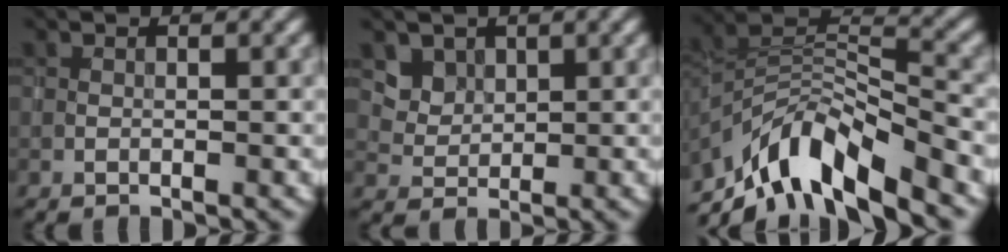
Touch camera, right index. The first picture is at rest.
{"total": 3.6, "force": [2.2, 2.5, 1.2], "torque": [-0.043, -0.009, 0.065]}
{"total": 8.9, "force": [-6.0, 2.8, 5.9], "torque": [-0.098, 0.005, -0.116]}